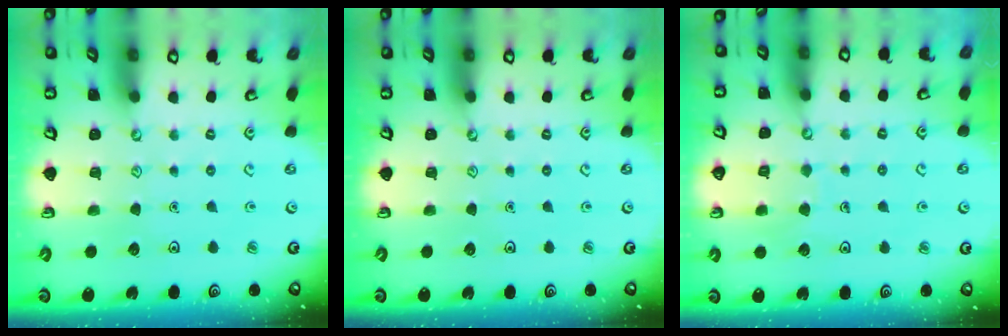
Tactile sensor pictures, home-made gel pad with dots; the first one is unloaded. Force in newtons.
{"total": 0.0}
{"total": 5.2, "press": 5.2, "slide": 0.4}